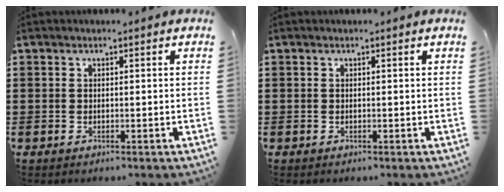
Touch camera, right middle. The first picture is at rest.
{"total": 0.0}